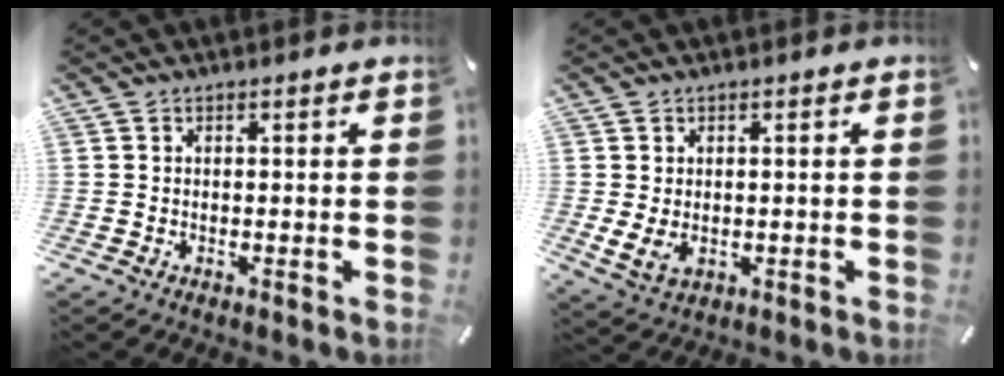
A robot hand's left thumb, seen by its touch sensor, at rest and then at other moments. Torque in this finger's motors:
{"motor_torque": [-0.37, 0.45, 0.28, -0.21, 0.12]}